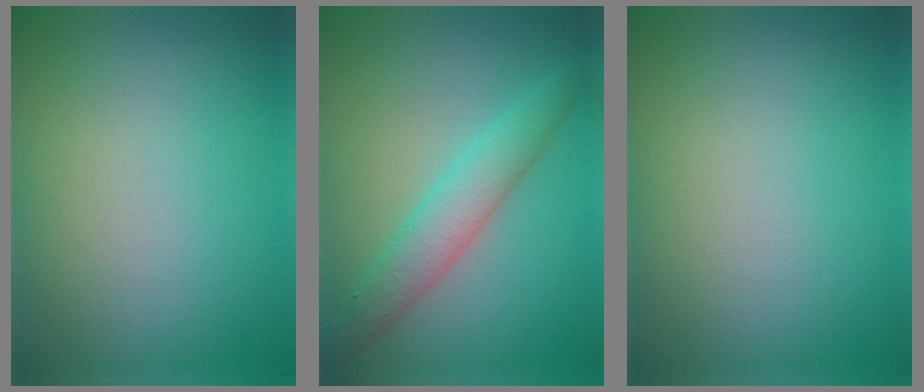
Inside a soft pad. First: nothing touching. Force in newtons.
{"total": 3.7, "press": 3.7, "slide": 0.1}
{"total": 0.0}